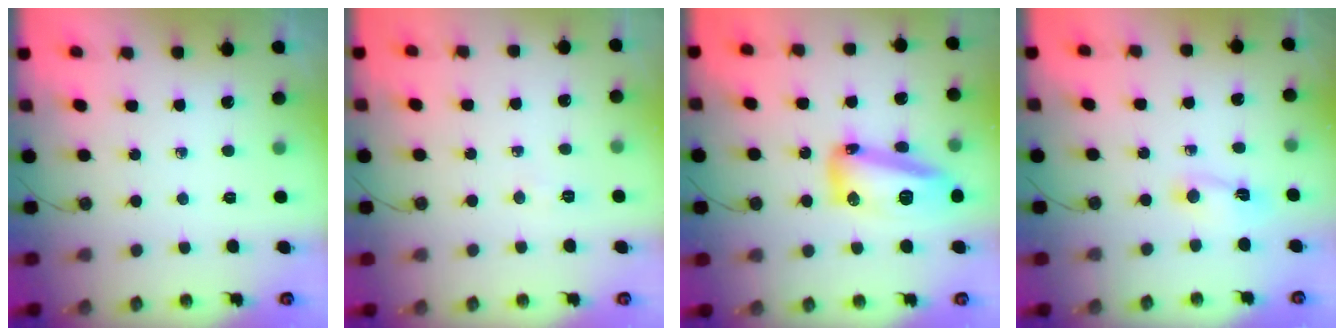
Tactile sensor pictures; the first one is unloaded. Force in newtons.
{"total": 4.0, "press": 3.9, "slide": 0.7}
{"total": 15.2, "press": 15.0, "slide": 2.0}
{"total": 2.1, "press": 2.1, "slide": 0.3}